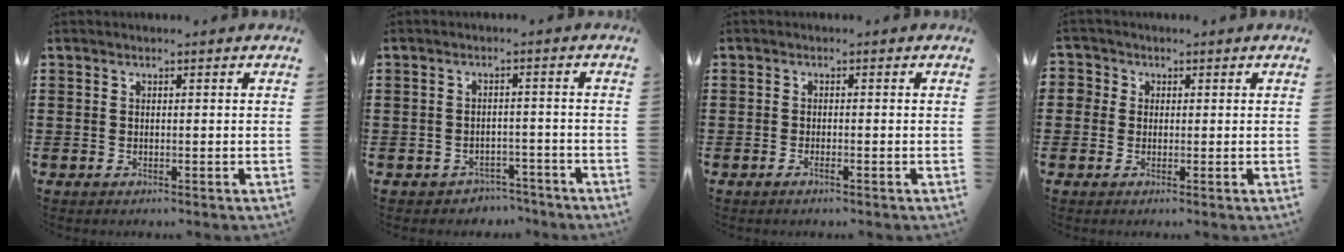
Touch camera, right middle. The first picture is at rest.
{"total": 2.6, "force": [-2.5, 0.7, -0.2], "torque": [-0.006, 0.001, -0.056]}
{"total": 0.9, "force": [-0.5, 0.0, 0.7], "torque": [-0.013, -0.004, -0.009]}
{"total": 1.8, "force": [0.4, 1.7, -0.3], "torque": [-0.004, 0.010, 0.004]}